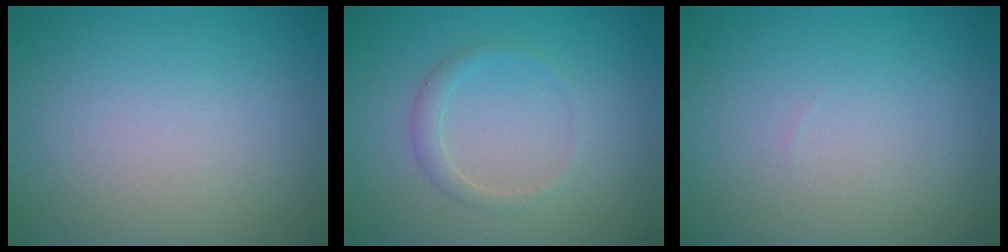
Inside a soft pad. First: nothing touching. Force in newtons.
{"total": 1.4, "press": 1.4, "slide": 0.1}
{"total": 0.0}